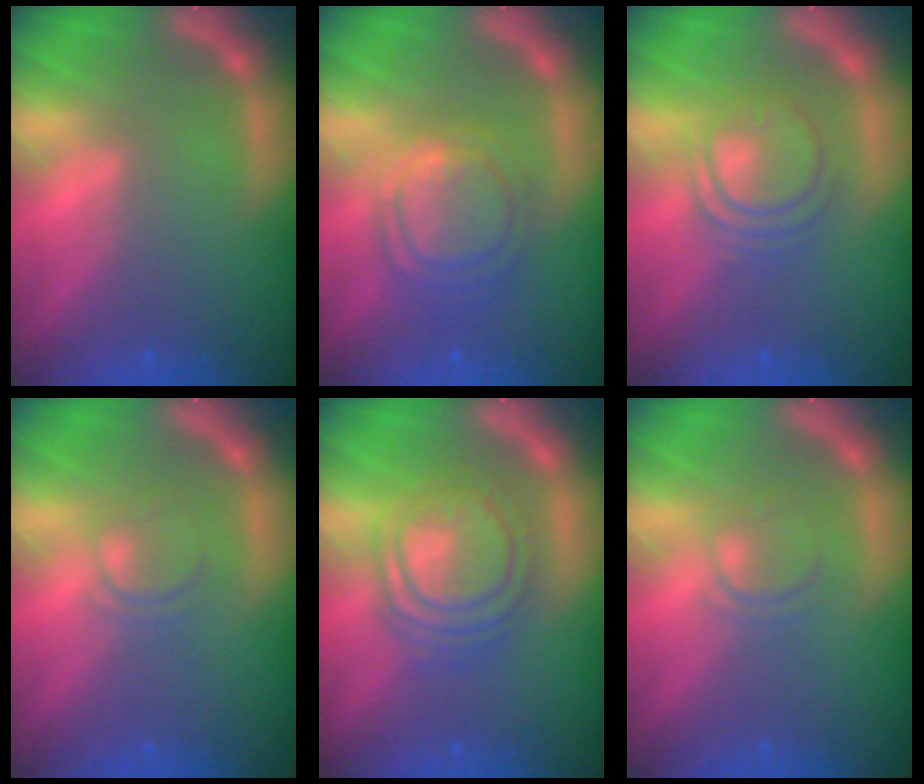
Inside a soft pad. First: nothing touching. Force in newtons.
{"total": 6.5}
{"total": 5.0}
{"total": 2.0}
{"total": 7.6}
{"total": 2.0}